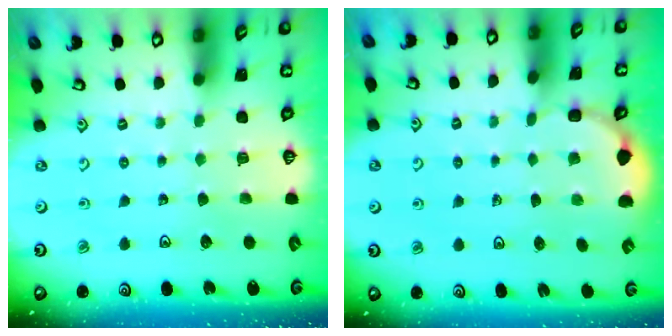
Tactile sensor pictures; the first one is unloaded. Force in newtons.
{"total": 1.6, "press": 1.2, "slide": 1.0}